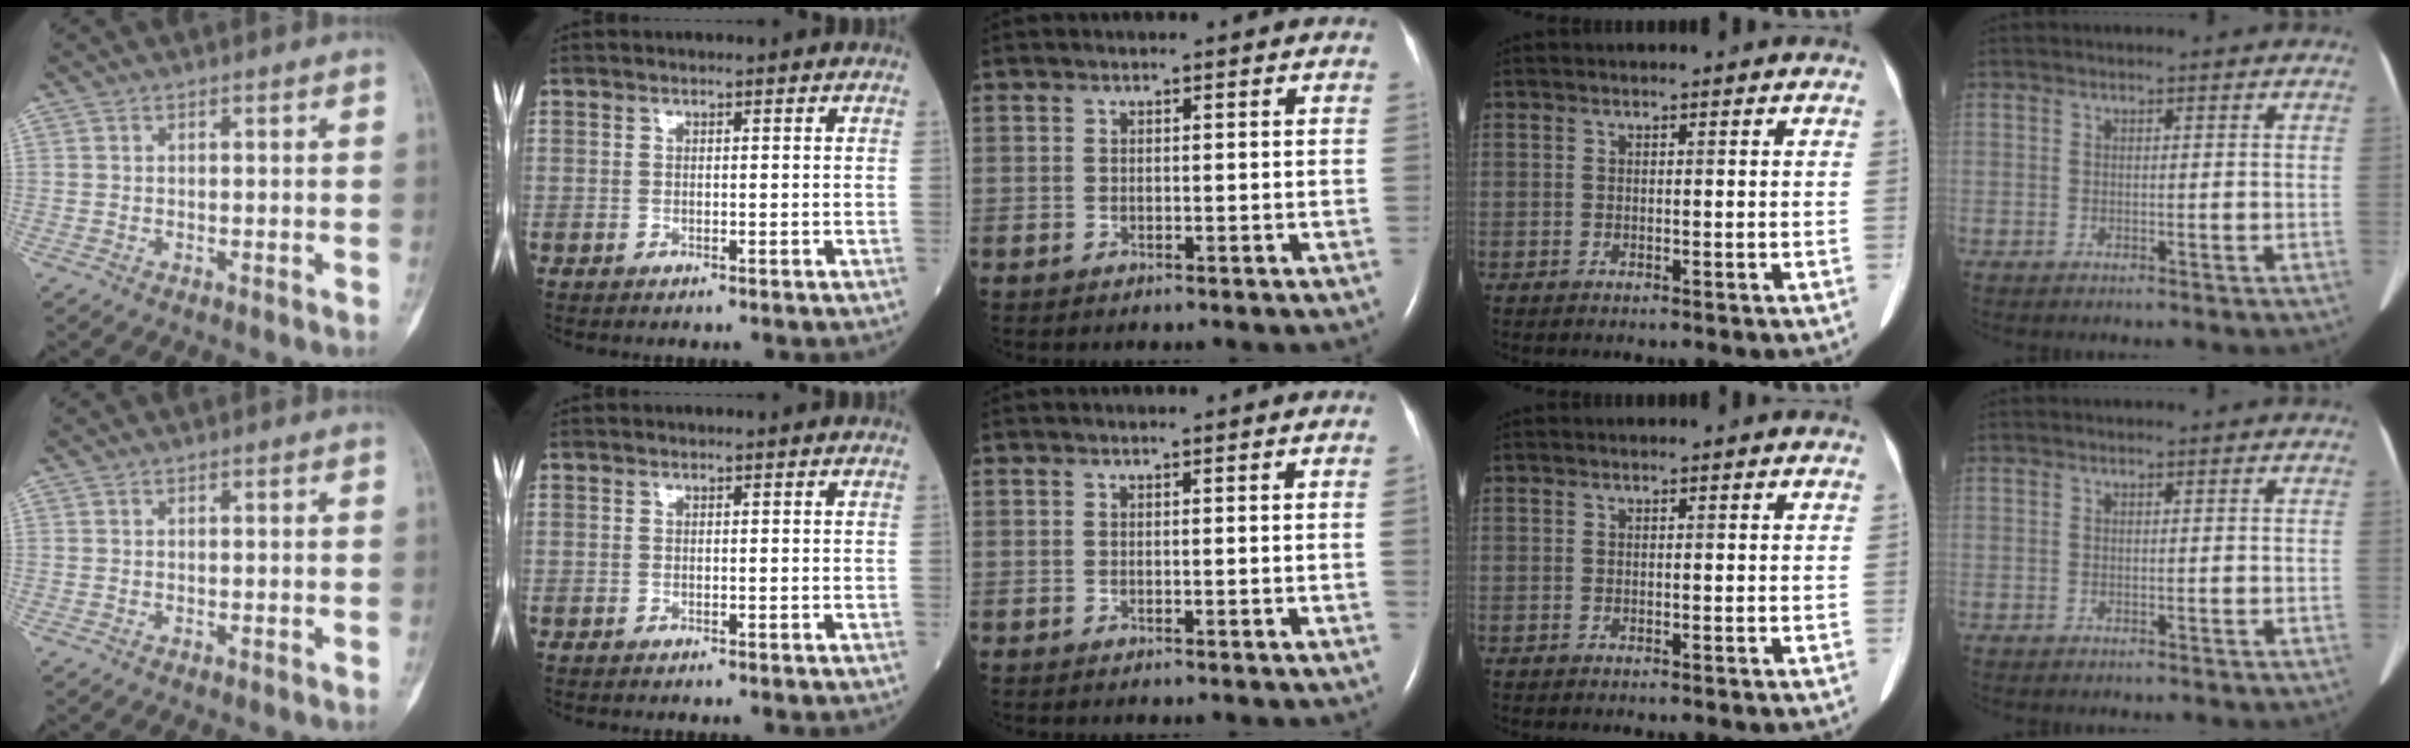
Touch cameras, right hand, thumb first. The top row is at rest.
{"middle": {"total": 0.6, "force": [0.0, -0.3, 0.5], "torque": [-0.007, -0.001, -0.001]}}